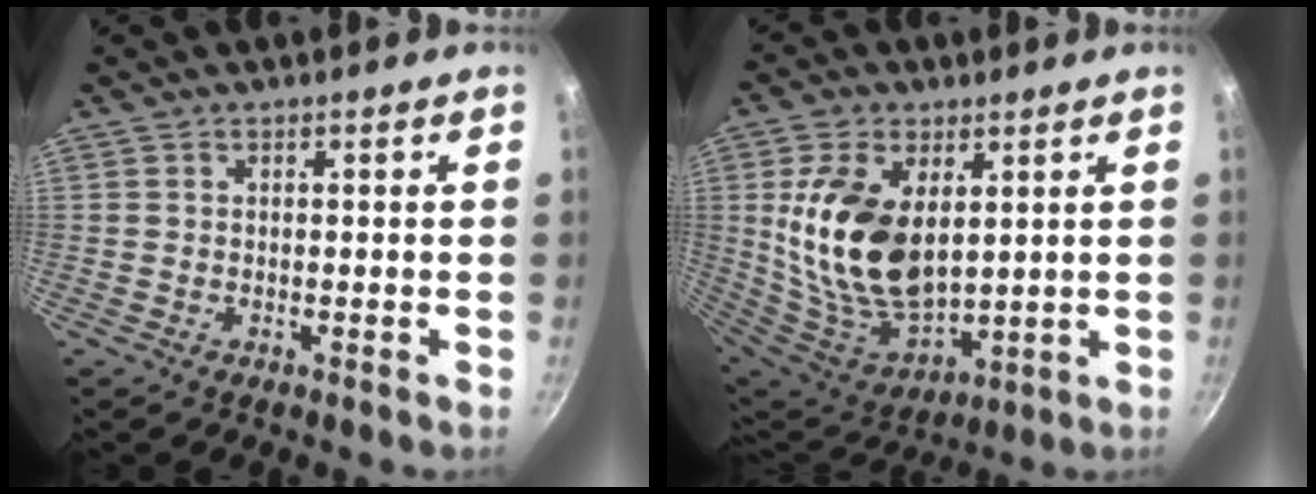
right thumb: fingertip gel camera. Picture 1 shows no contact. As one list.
[{"total": 18.4, "force": [3.9, 10.9, 14.2], "torque": [-0.255, -0.032, 0.089]}]